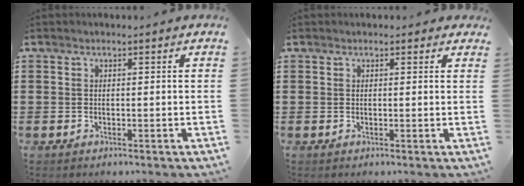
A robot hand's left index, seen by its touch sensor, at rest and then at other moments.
{"total": 0.7, "force": [0.5, 0.4, 0.3], "torque": [-0.007, 0.004, 0.010]}